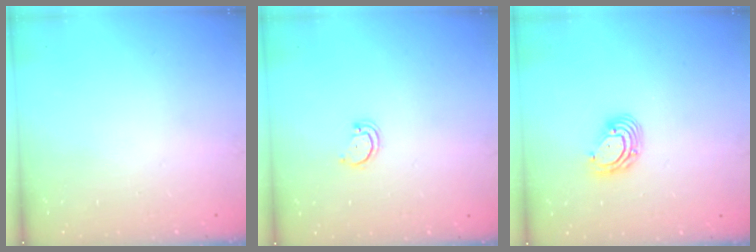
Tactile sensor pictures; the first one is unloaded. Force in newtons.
{"total": 2.2, "press": 2.2, "slide": 0.2}
{"total": 7.5, "press": 7.3, "slide": 1.3}